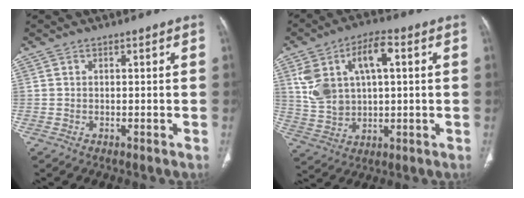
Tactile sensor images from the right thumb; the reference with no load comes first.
{"total": 13.7, "force": [3.7, 7.6, 10.7], "torque": [-0.192, 0.012, 0.074]}